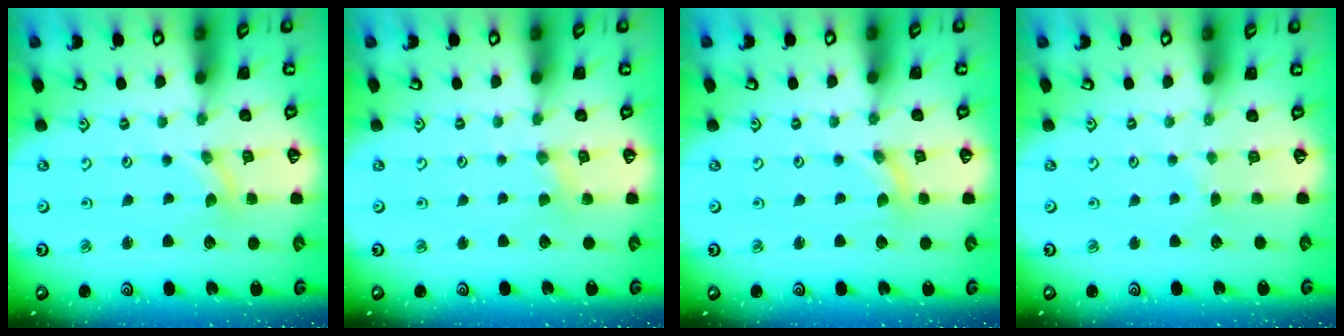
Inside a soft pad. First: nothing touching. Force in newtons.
{"total": 1.8, "press": 1.8, "slide": 0.3}
{"total": 0.0}
{"total": 1.7, "press": 1.7, "slide": 0.2}